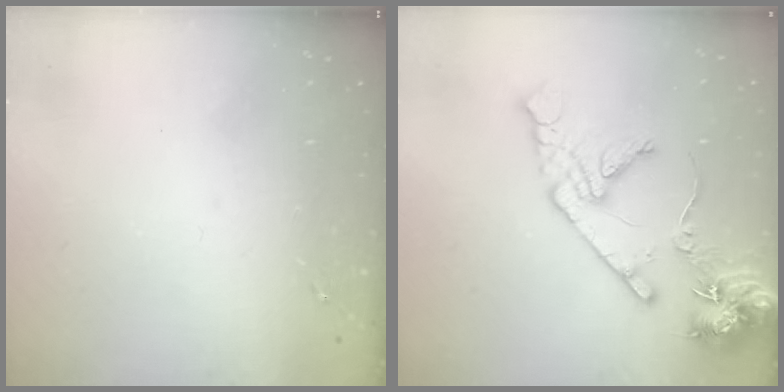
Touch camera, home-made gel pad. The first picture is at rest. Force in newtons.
{"total": 15.4, "press": 15.2, "slide": 2.2}